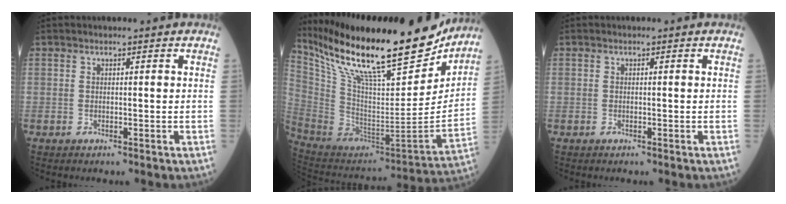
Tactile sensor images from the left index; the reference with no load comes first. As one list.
[{"total": 29.7, "force": [23.8, 5.4, 17.1], "torque": [-0.304, -0.031, 0.377]}, {"total": 0.0}]